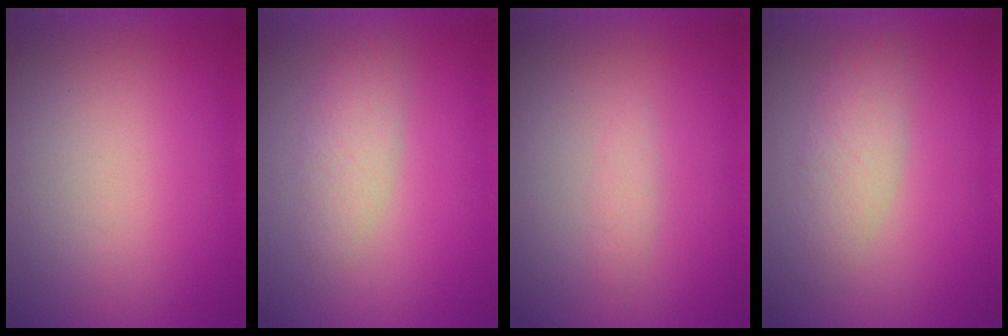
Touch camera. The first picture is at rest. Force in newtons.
{"total": 2.9}
{"total": 1.3}
{"total": 2.9}